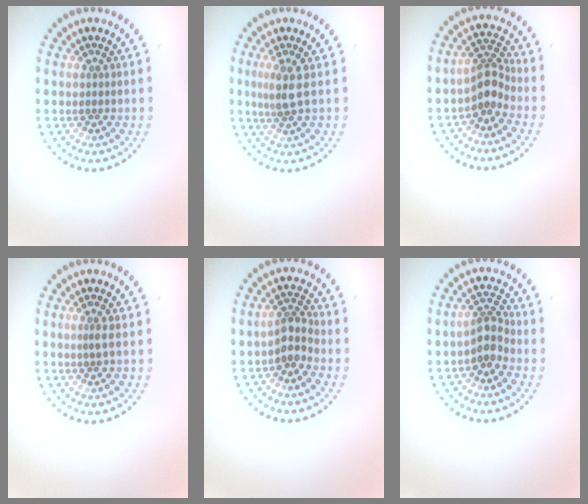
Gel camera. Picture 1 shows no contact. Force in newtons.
{"total": 2.2, "press": 1.8, "slide": 1.4}
{"total": 2.8, "press": 2.2, "slide": 1.8}
{"total": 0.7, "press": 0.3, "slide": 0.7}
{"total": 2.4, "press": 2.0, "slide": 1.4}
{"total": 2.6, "press": 2.0, "slide": 1.6}